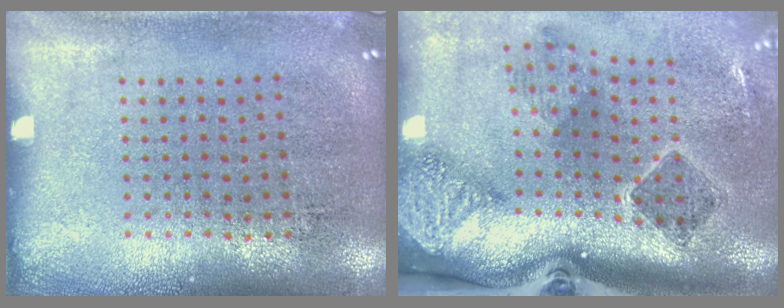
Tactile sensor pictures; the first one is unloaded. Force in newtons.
{"total": 2.7, "press": 1.8, "slide": 2.1}